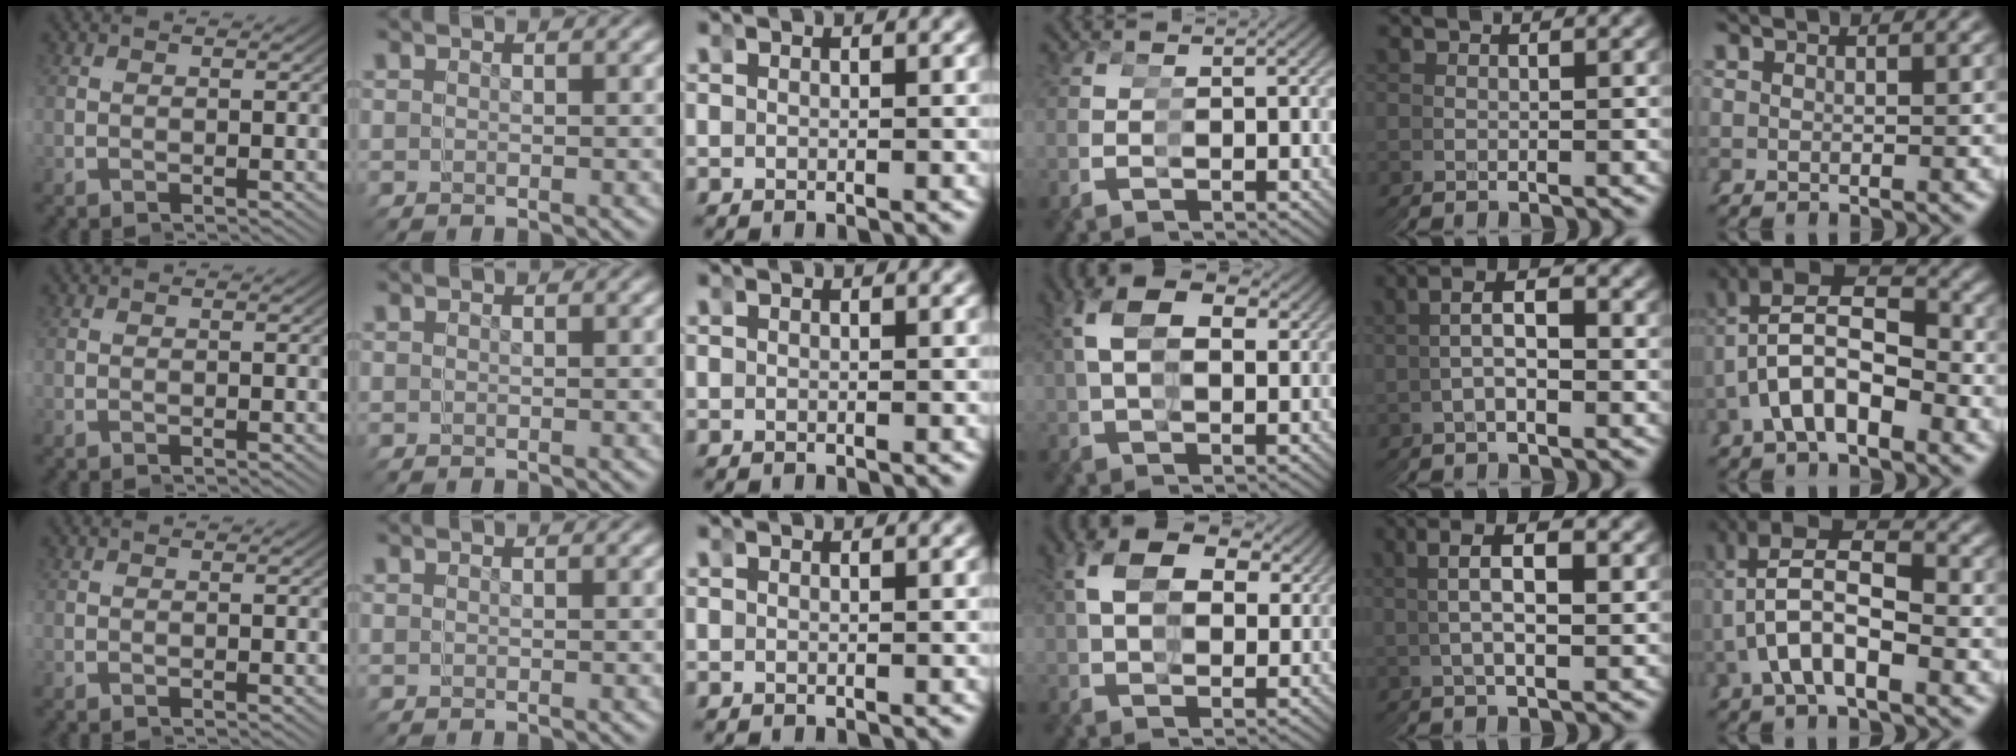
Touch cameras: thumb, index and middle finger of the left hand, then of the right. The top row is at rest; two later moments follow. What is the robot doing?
{"motion": "grasp_and_lifting", "object": "bandage"}